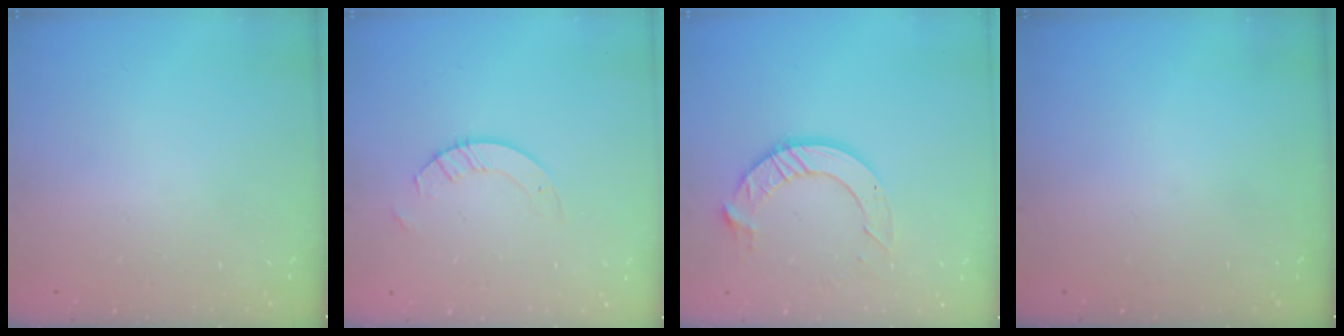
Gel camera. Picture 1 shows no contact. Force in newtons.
{"total": 4.0, "press": 4.0, "slide": 0.4}
{"total": 10.2, "press": 10.2, "slide": 1.0}
{"total": 0.0}